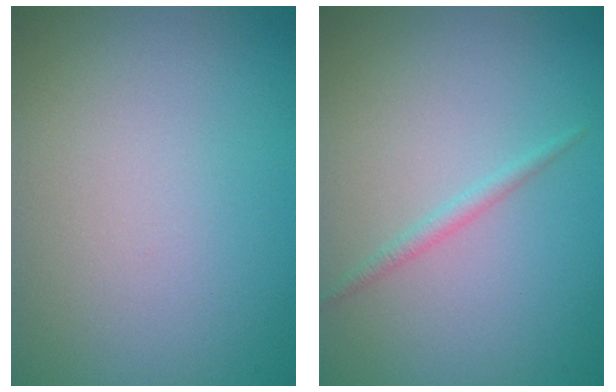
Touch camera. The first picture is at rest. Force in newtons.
{"total": 1.0, "press": 1.0, "slide": 0.0}